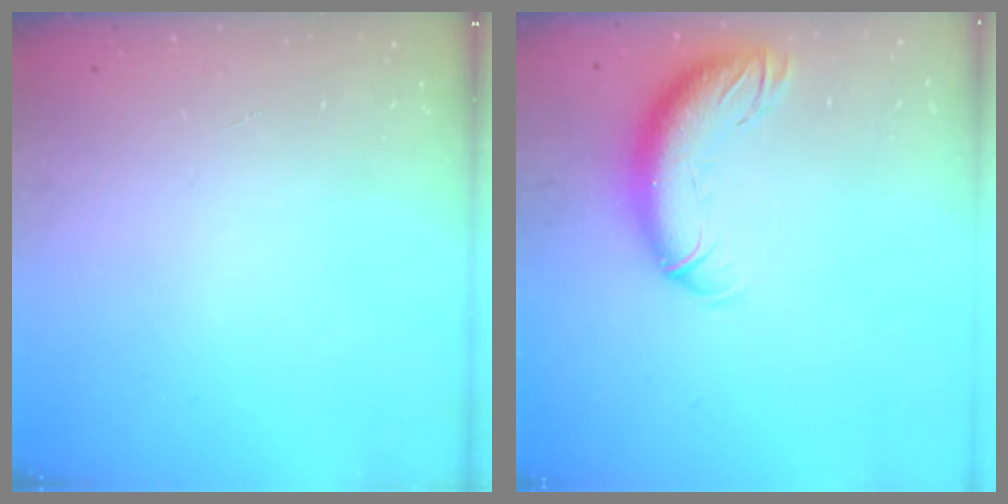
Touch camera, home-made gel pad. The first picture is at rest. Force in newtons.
{"total": 13.3, "press": 13.0, "slide": 2.9}